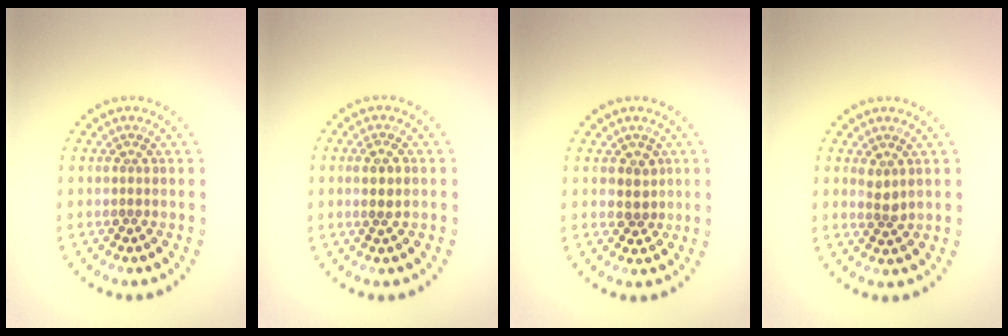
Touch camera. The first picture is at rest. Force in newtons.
{"total": 1.3, "press": 1.2, "slide": 0.5}
{"total": 1.8, "press": 1.4, "slide": 1.1}
{"total": 1.4, "press": 1.2, "slide": 0.8}